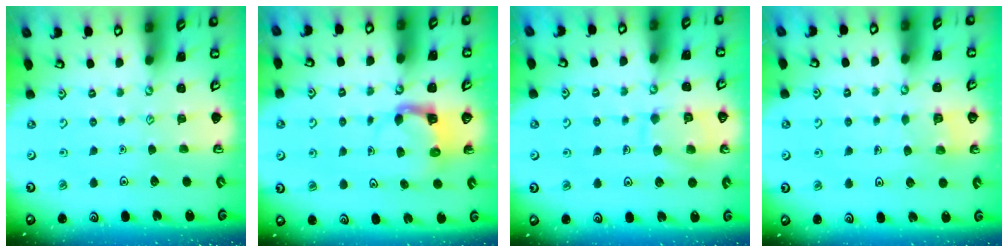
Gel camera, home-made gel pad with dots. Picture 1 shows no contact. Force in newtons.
{"total": 3.9, "press": 3.9, "slide": 0.2}
{"total": 10.6, "press": 10.6, "slide": 0.9}
{"total": 2.8, "press": 2.8, "slide": 0.1}